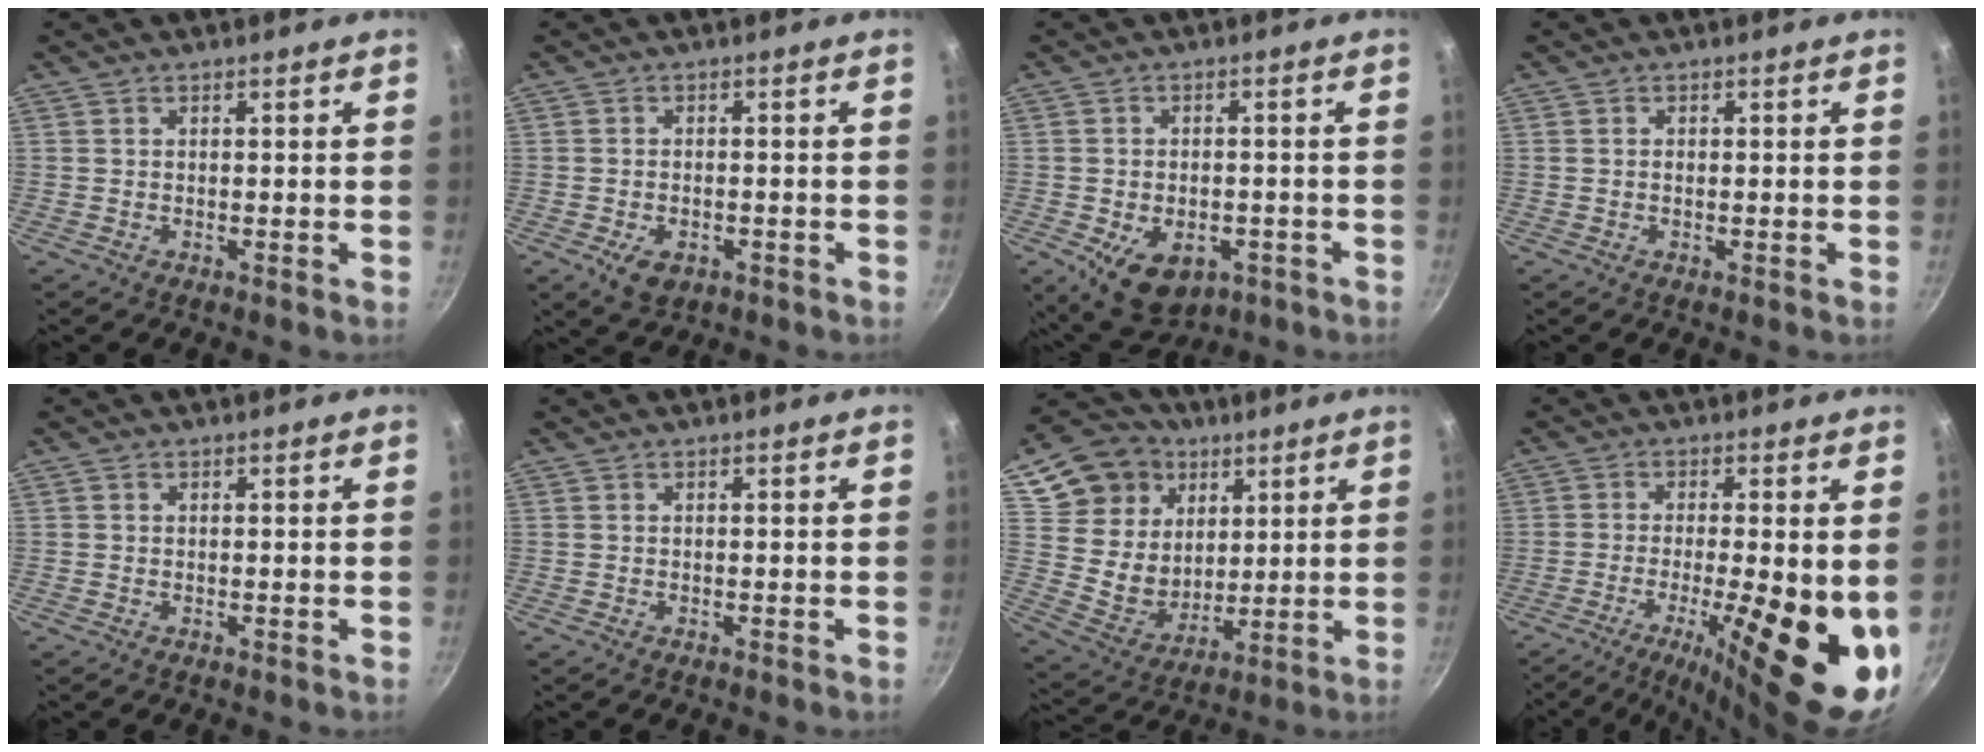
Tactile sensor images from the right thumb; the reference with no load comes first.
{"total": 4.9, "force": [-2.0, 3.0, 3.2], "torque": [-0.052, 0.007, -0.026]}
{"total": 10.7, "force": [-4.3, 6.9, 7.0], "torque": [-0.085, 0.003, -0.048]}
{"total": 0.6, "force": [-0.1, 0.5, 0.3], "torque": [-0.005, 0.004, 0.000]}
{"total": 0.0}
{"total": 0.0}
{"total": 17.7, "force": [7.7, 14.3, 7.1], "torque": [-0.097, -0.020, 0.151]}
{"total": 18.4, "force": [-4.2, 4.9, 17.2], "torque": [-0.247, -0.014, -0.060]}